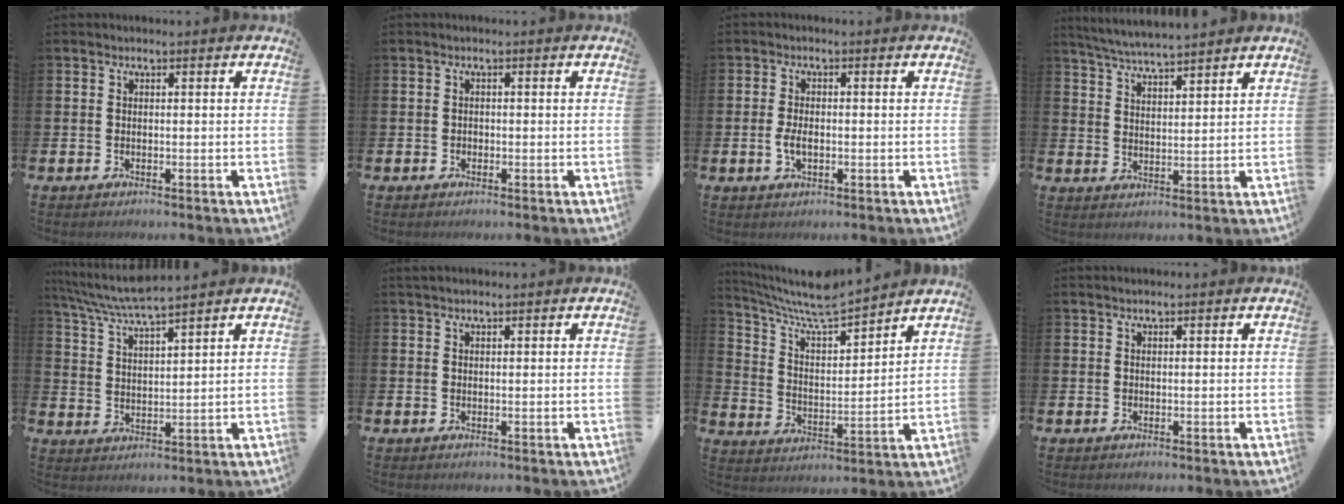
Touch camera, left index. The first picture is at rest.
{"total": 0.6, "force": [-0.2, 0.5, 0.1], "torque": [-0.009, 0.007, -0.005]}
{"total": 2.6, "force": [-0.4, 1.4, 2.2], "torque": [-0.041, 0.004, -0.008]}
{"total": 5.1, "force": [5.0, -0.2, 0.9], "torque": [-0.037, -0.023, 0.090]}
{"total": 5.6, "force": [5.3, -0.3, 1.8], "torque": [-0.060, -0.028, 0.093]}
{"total": 1.0, "force": [0.9, 0.2, 0.3], "torque": [0.004, -0.002, 0.015]}
{"total": 8.2, "force": [7.8, 0.7, 2.4], "torque": [-0.084, -0.057, 0.134]}
{"total": 0.5, "force": [0.5, 0.0, 0.1], "torque": [0.000, 0.000, 0.009]}